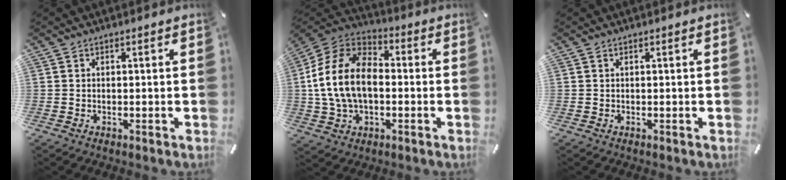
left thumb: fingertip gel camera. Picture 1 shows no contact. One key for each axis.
{"total": 15.5, "fx": -1.5, "fy": 11.1, "fz": 10.7, "tx": -0.249, "ty": 0.019, "tz": -0.031}
{"total": 0.0}